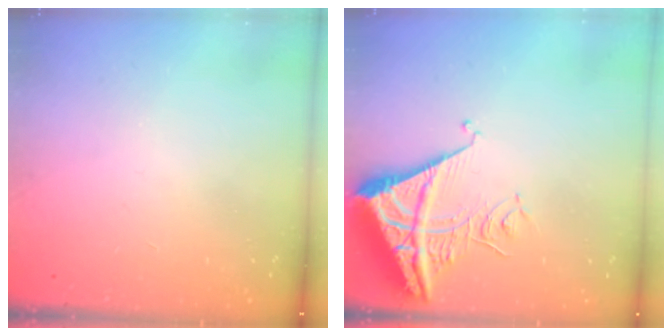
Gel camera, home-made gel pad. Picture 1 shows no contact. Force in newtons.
{"total": 9.1, "press": 9.1, "slide": 1.0}